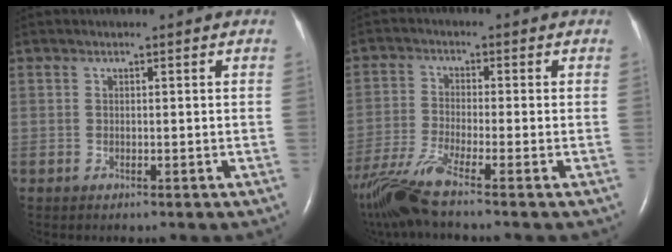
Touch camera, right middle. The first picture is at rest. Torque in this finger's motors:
{"motor_torque": [0.88, -0.88, 0.14, 0.07]}